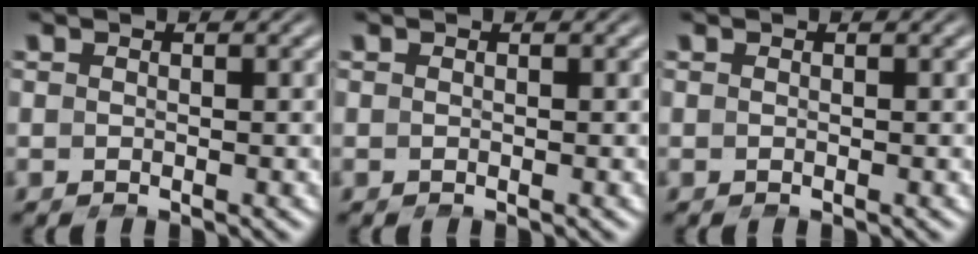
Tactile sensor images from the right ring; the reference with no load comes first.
{"total": 0.0}
{"total": 0.0}